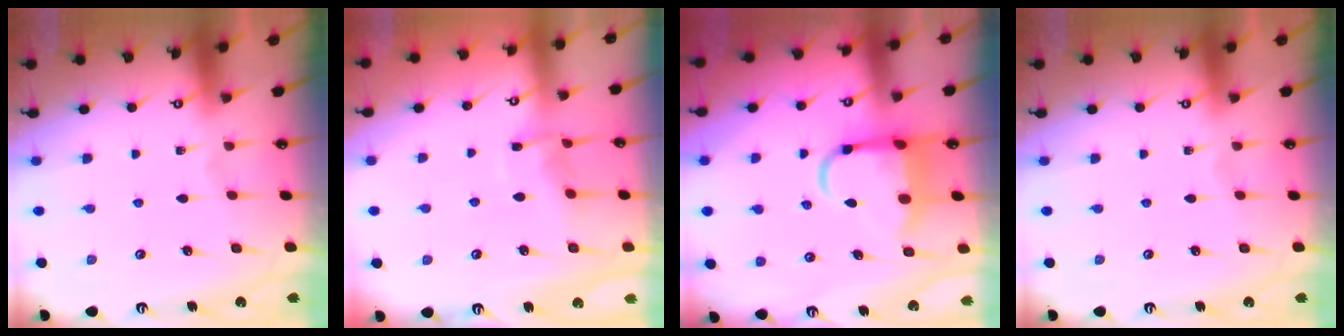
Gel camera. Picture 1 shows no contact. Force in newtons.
{"total": 6.3, "press": 6.3, "slide": 0.7}
{"total": 8.4, "press": 8.0, "slide": 2.5}
{"total": 0.0}